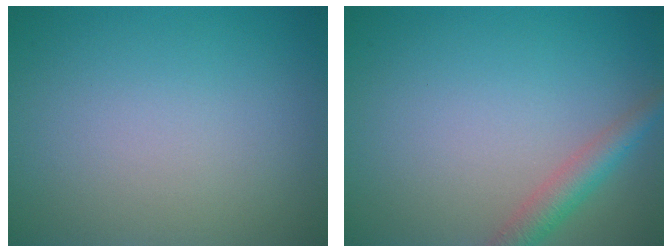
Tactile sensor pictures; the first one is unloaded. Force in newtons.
{"total": 2.7, "press": 2.7, "slide": 0.2}